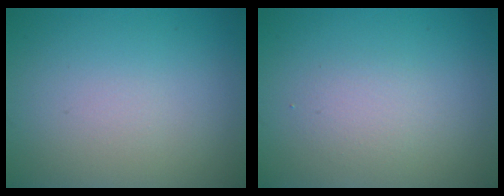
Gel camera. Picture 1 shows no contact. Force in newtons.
{"total": 1.6, "press": 1.6, "slide": 0.1}